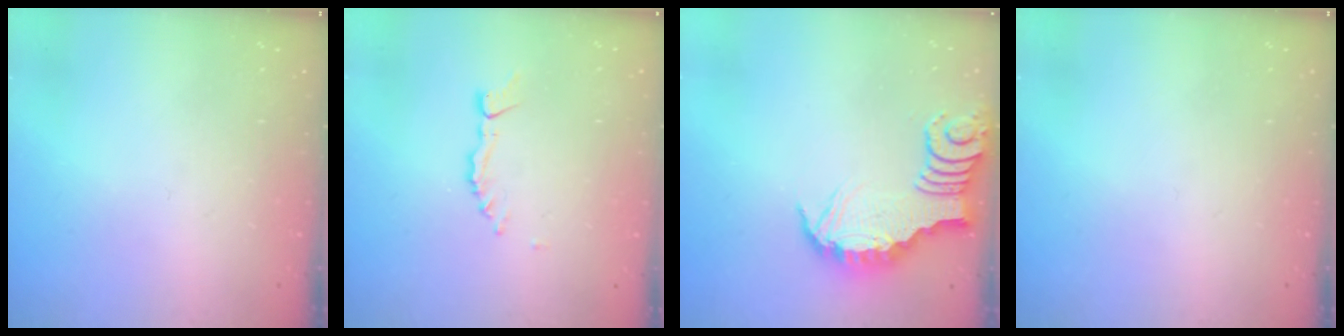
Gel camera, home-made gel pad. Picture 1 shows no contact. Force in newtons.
{"total": 1.3, "press": 1.3, "slide": 0.1}
{"total": 3.6, "press": 3.6, "slide": 0.2}
{"total": 0.0}